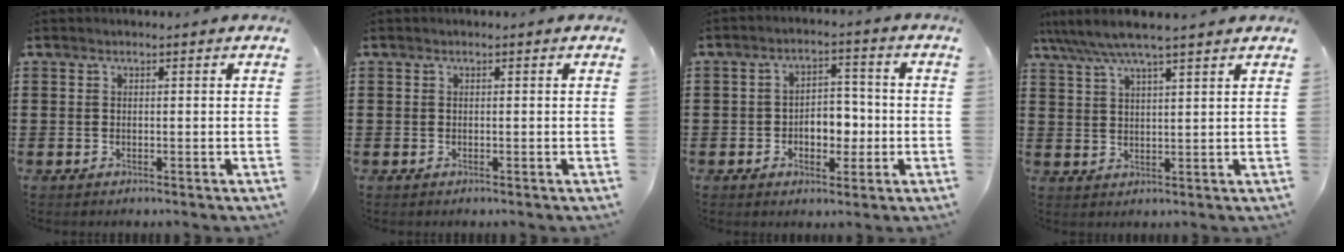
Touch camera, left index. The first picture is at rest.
{"total": 0.0}
{"total": 5.1, "force": [-1.2, 3.4, 3.6], "torque": [-0.056, 0.003, -0.030]}
{"total": 5.3, "force": [4.4, 0.0, 2.9], "torque": [-0.071, -0.017, 0.078]}